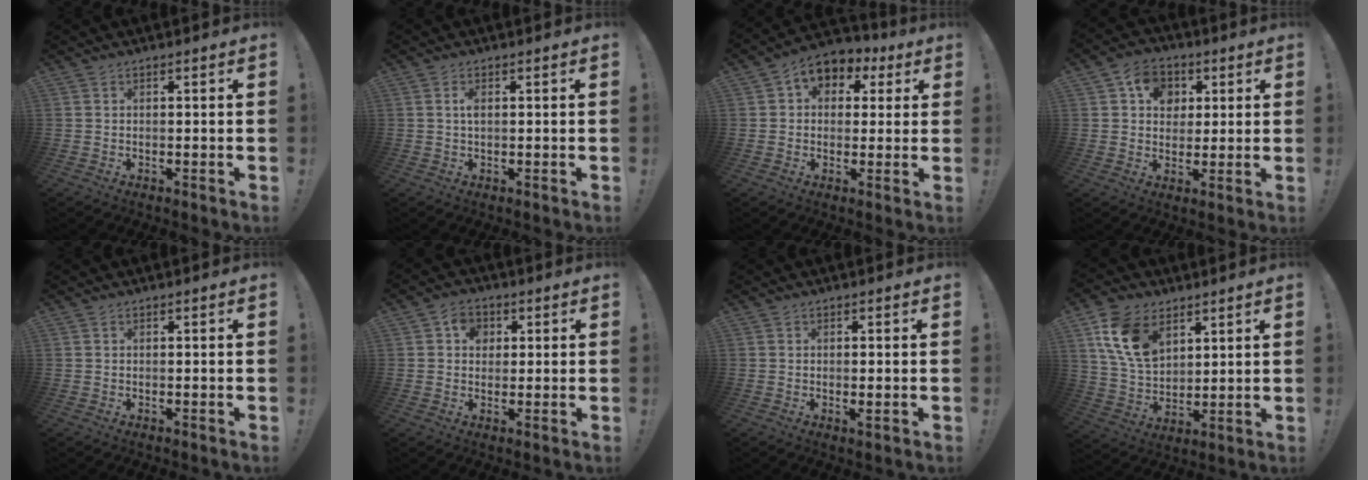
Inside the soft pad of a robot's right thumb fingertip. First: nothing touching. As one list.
[{"total": 1.7, "force": [0.1, 0.6, 1.5], "torque": [-0.026, 0.002, -0.001]}, {"total": 6.8, "force": [1.9, 5.9, 2.9], "torque": [-0.038, -0.007, 0.040]}, {"total": 10.1, "force": [3.2, 8.6, 4.3], "torque": [-0.063, -0.004, 0.064]}, {"total": 0.0}, {"total": 5.5, "force": [1.4, 4.7, 2.5], "torque": [-0.034, 0.003, 0.024]}, {"total": 1.6, "force": [-0.1, 0.2, 1.6], "torque": [-0.028, -0.001, -0.001]}, {"total": 15.4, "force": [7.3, 10.1, 9.0], "torque": [-0.172, -0.025, 0.142]}]